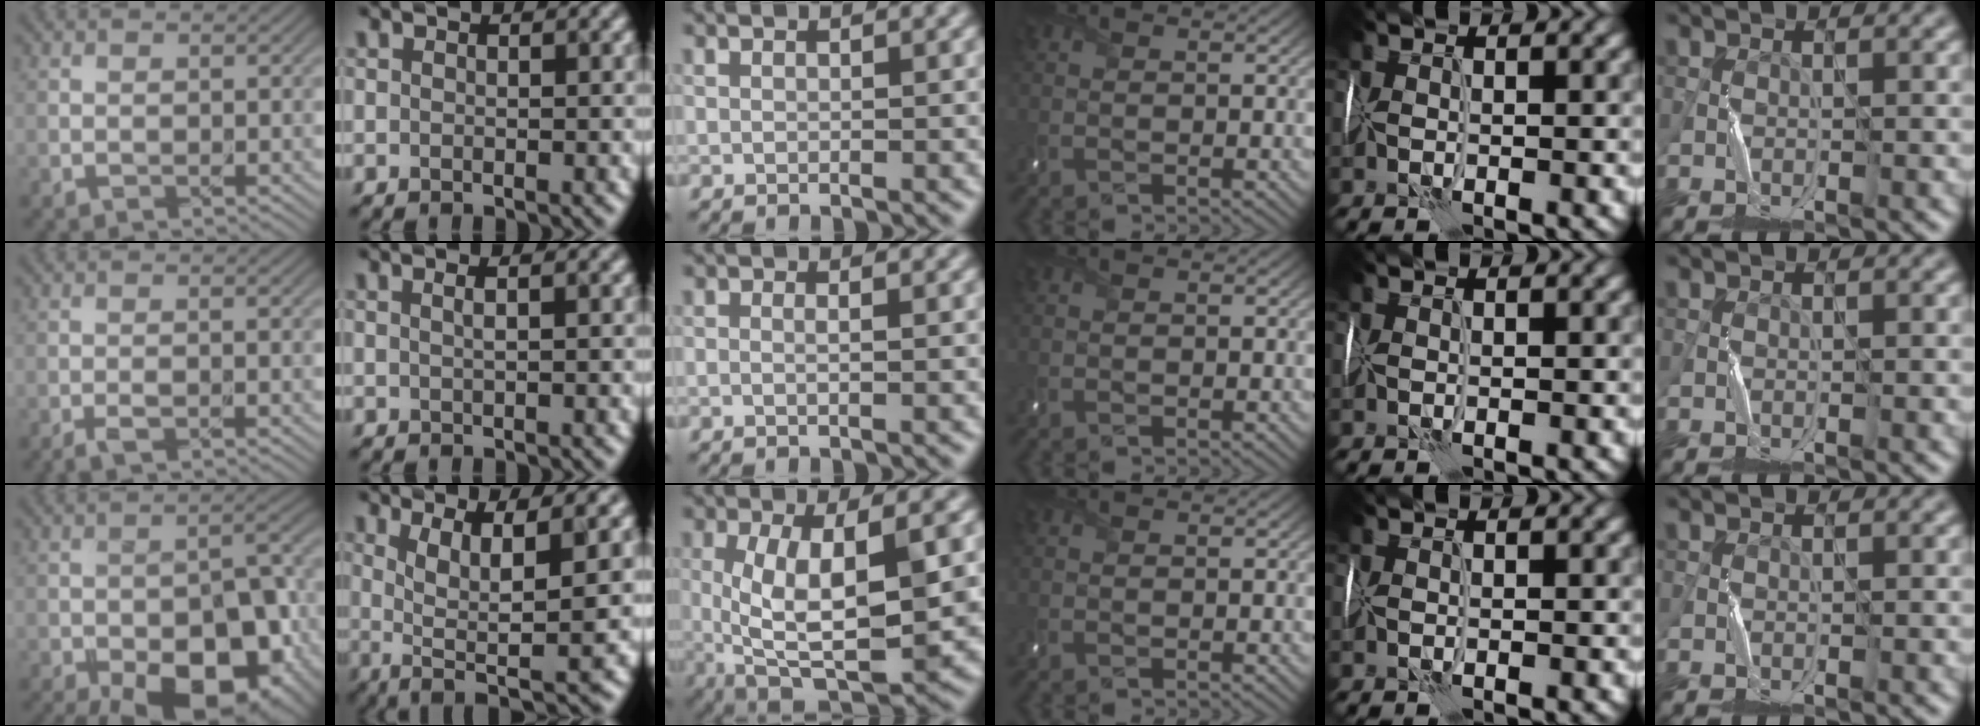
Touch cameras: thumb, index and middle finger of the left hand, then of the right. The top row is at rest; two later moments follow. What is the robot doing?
{"motion": "wrap", "object": "sponge"}